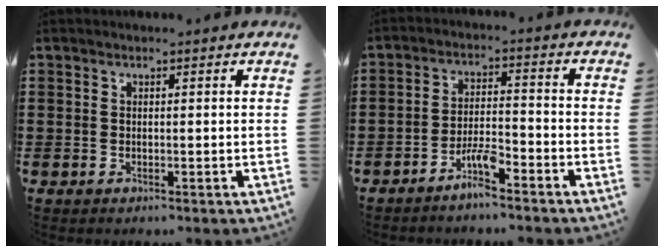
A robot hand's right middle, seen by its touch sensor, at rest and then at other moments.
{"total": 4.6, "force": [-3.7, 0.5, 2.7], "torque": [-0.063, 0.001, -0.073]}